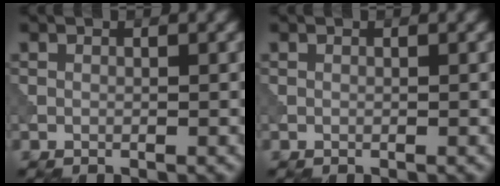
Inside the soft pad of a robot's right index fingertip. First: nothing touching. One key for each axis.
{"total": 0.0}